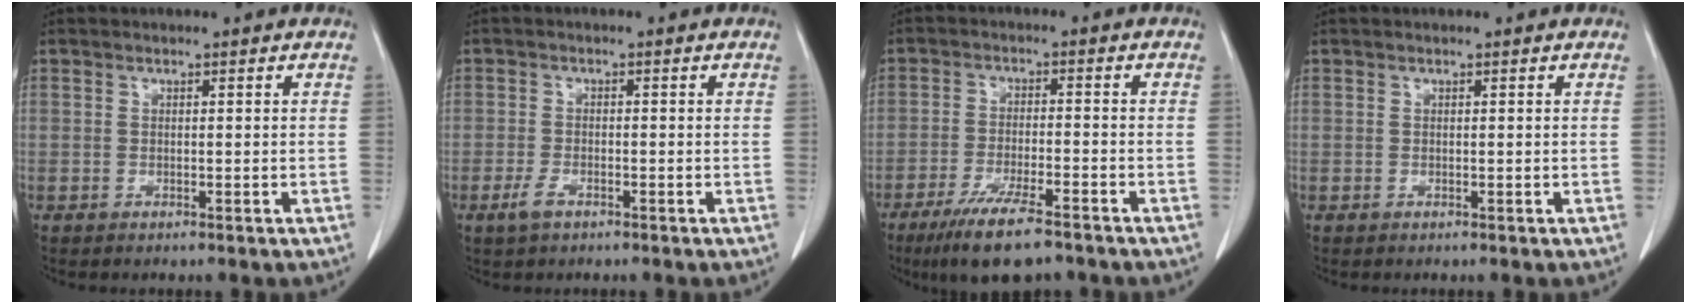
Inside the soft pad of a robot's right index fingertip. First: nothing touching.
{"total": 2.4, "force": [-1.4, 0.9, 1.6], "torque": [-0.036, -0.001, -0.026]}
{"total": 10.3, "force": [-7.7, 1.6, 6.7], "torque": [-0.115, -0.024, -0.124]}
{"total": 0.0}